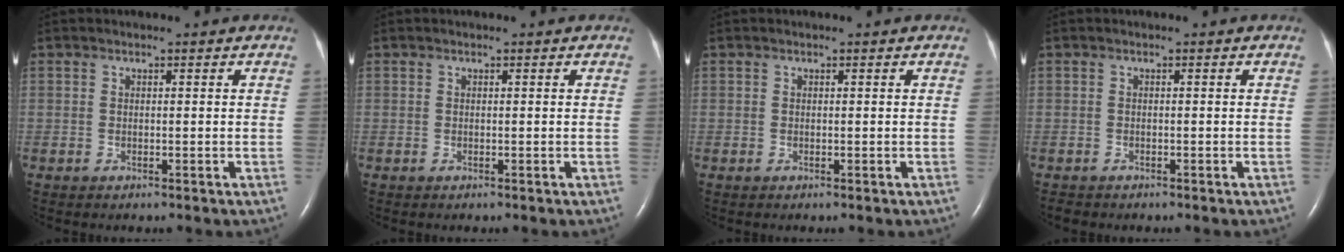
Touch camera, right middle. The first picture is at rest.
{"total": 0.0}
{"total": 0.0}
{"total": 1.0, "force": [-0.9, 0.4, 0.1], "torque": [-0.007, -0.001, -0.014]}